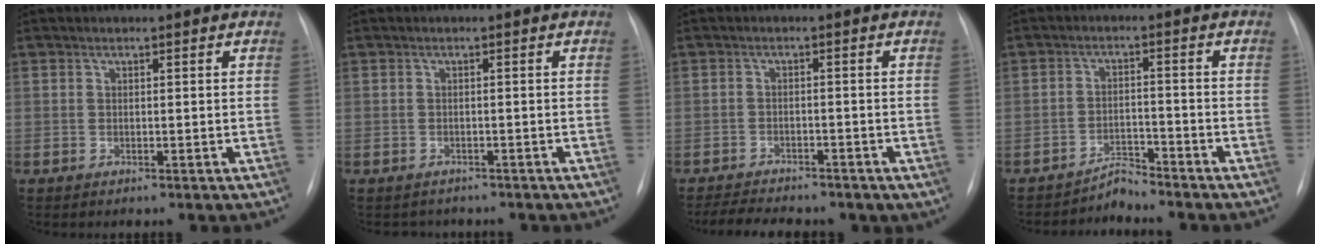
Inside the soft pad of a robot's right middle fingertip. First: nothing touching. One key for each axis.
{"total": 2.6, "fx": -2.2, "fy": 1.3, "fz": -0.2, "tx": 0.000, "ty": 0.004, "tz": -0.030}
{"total": 8.6, "fx": -6.7, "fy": 3.6, "fz": 3.9, "tx": -0.072, "ty": 0.002, "tz": -0.088}
{"total": 3.0, "fx": -2.9, "fy": -0.1, "fz": -0.5, "tx": 0.014, "ty": -0.010, "tz": -0.048}